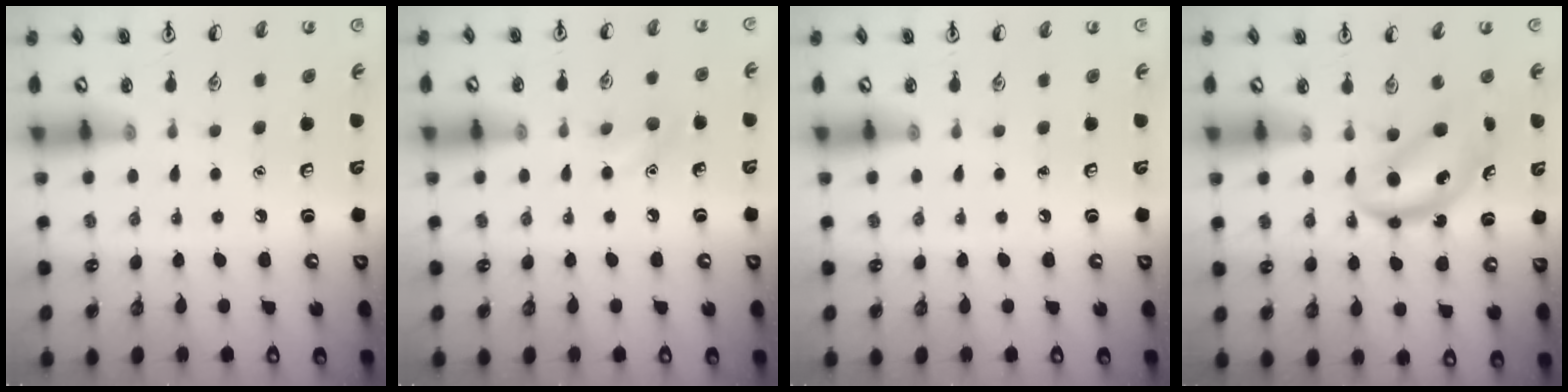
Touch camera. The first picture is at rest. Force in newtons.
{"total": 6.5, "press": 6.2, "slide": 1.9}
{"total": 0.0}
{"total": 5.6, "press": 5.6, "slide": 0.5}